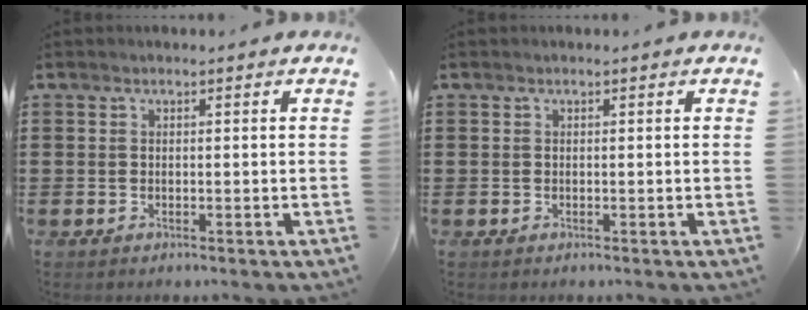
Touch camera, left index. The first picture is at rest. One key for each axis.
{"total": 0.0}